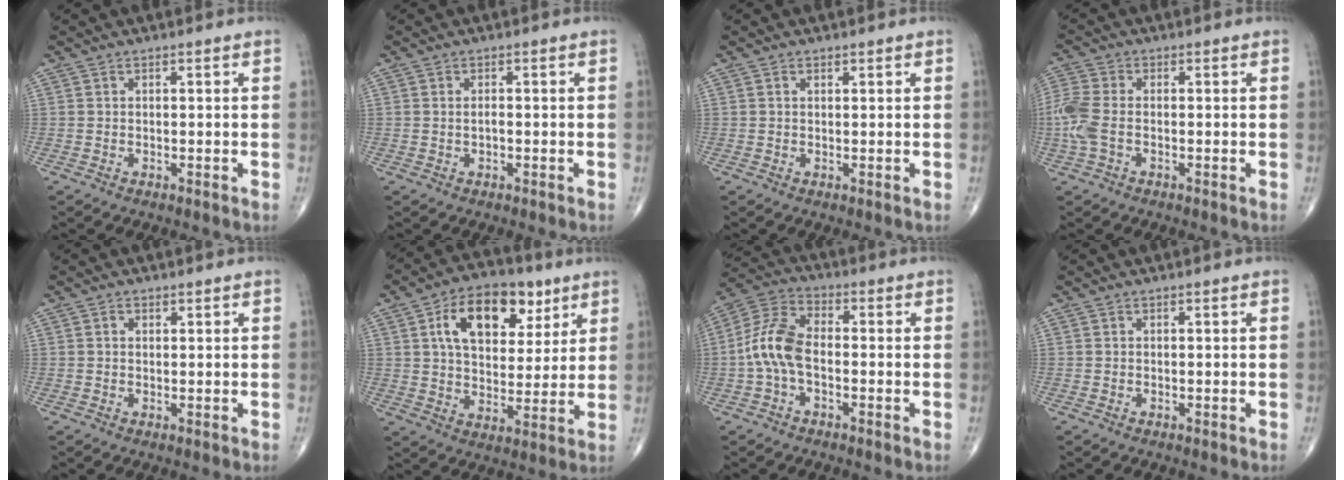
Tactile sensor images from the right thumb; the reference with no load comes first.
{"total": 1.0, "force": [-0.1, 0.5, 0.9], "torque": [-0.018, 0.000, -0.001]}
{"total": 0.6, "force": [0.3, 0.4, 0.3], "torque": [-0.007, -0.002, 0.005]}
{"total": 6.9, "force": [-1.3, 3.9, 5.5], "torque": [-0.160, 0.010, -0.031]}
{"total": 1.0, "force": [0.4, 0.8, 0.5], "torque": [-0.005, -0.001, 0.006]}
{"total": 16.4, "force": [6.7, 10.0, 11.2], "torque": [-0.143, -0.010, 0.110]}
{"total": 9.3, "force": [-1.5, 5.1, 7.7], "torque": [-0.162, 0.031, -0.041]}
{"total": 0.0}